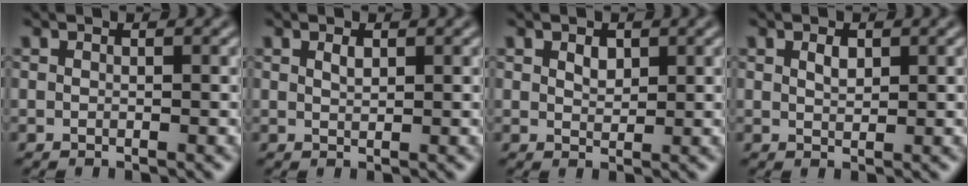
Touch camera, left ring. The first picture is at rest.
{"total": 0.8, "force": [0.5, 0.3, 0.5], "torque": [-0.013, -0.001, 0.012]}
{"total": 1.3, "force": [0.7, 0.8, 0.7], "torque": [-0.013, -0.001, 0.015]}
{"total": 1.2, "force": [0.6, 0.6, 0.8], "torque": [-0.016, 0.001, 0.013]}